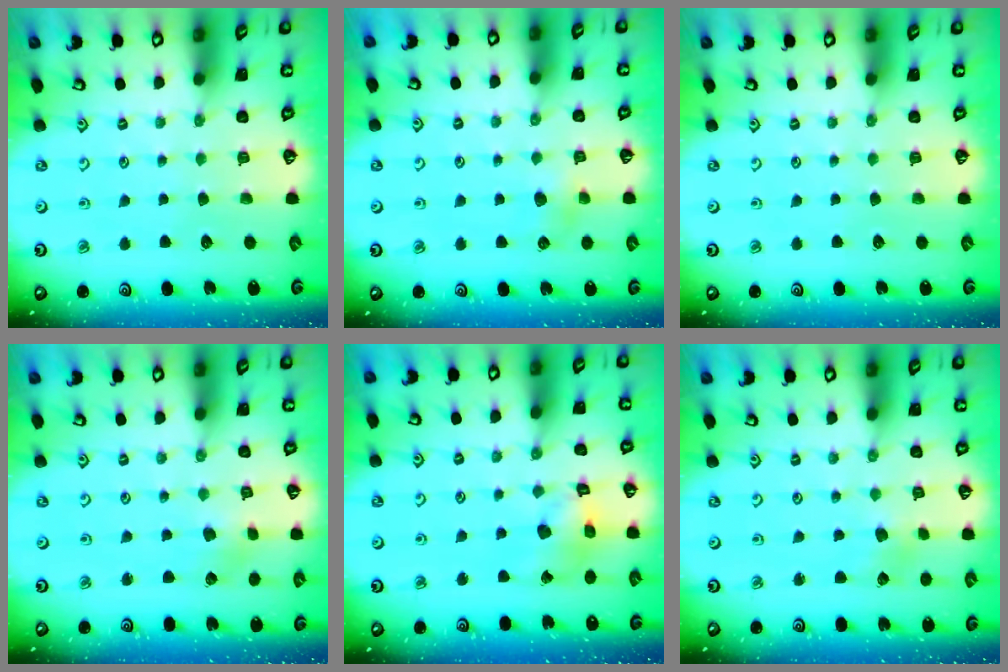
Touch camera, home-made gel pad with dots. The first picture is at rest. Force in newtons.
{"total": 3.8, "press": 3.7, "slide": 0.8}
{"total": 0.0}
{"total": 2.0, "press": 2.0, "slide": 0.3}
{"total": 10.0, "press": 10.0, "slide": 1.1}
{"total": 4.0, "press": 3.9, "slide": 0.6}